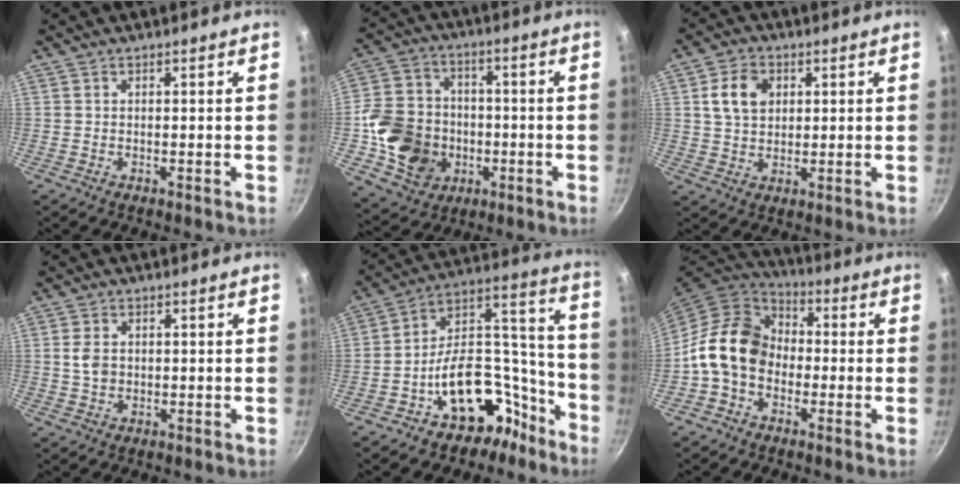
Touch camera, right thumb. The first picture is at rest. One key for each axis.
{"total": 16.2, "fx": -3.1, "fy": 13.7, "fz": 7.9, "tx": -0.122, "ty": 0.032, "tz": -0.047}
{"total": 7.7, "fx": 2.2, "fy": 5.7, "fz": 4.7, "tx": -0.069, "ty": 0.004, "tz": 0.036}
{"total": 3.6, "fx": 0.3, "fy": 2.8, "fz": 2.3, "tx": -0.039, "ty": 0.002, "tz": 0.005}
{"total": 18.5, "fx": -11.0, "fy": 11.7, "fz": 9.2, "tx": -0.053, "ty": 0.129, "tz": -0.168}
{"total": 13.6, "fx": -1.9, "fy": 10.8, "fz": 8.2, "tx": -0.105, "ty": 0.036, "tz": -0.056}